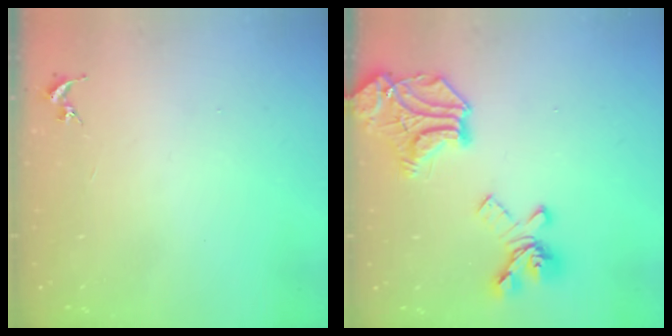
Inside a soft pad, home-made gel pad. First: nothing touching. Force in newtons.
{"total": 21.3, "press": 21.2, "slide": 1.6}